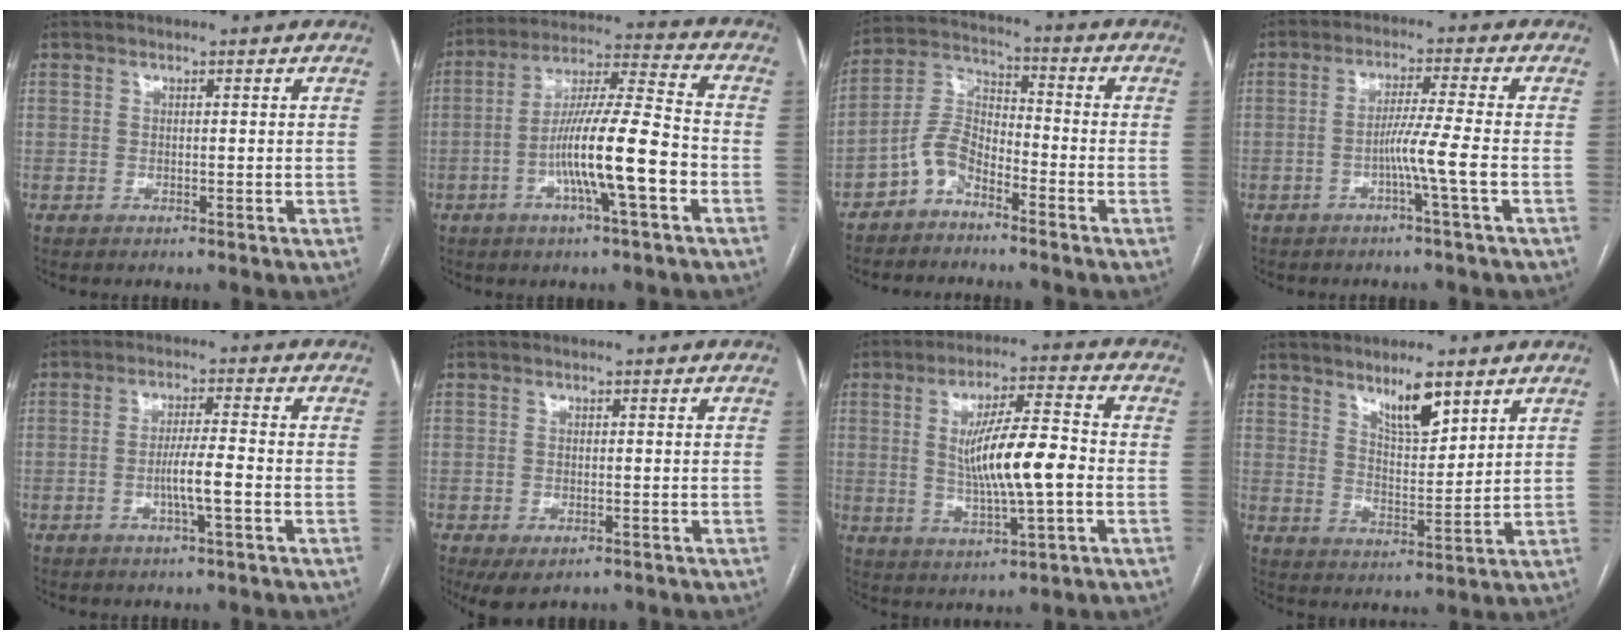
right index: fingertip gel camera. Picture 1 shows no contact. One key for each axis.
{"total": 13.3, "fx": -4.3, "fy": 0.6, "fz": 12.6, "tx": -0.226, "ty": 0.006, "tz": -0.077}
{"total": 6.6, "fx": -4.5, "fy": 3.1, "fz": 3.6, "tx": -0.082, "ty": 0.017, "tz": -0.095}
{"total": 5.1, "fx": -1.8, "fy": -1.5, "fz": 4.5, "tx": -0.082, "ty": 0.000, "tz": -0.034}
{"total": 4.7, "fx": -1.5, "fy": -0.1, "fz": 4.5, "tx": -0.084, "ty": -0.002, "tz": -0.027}
{"total": 3.8, "fx": -2.2, "fy": 2.0, "fz": 2.4, "tx": -0.040, "ty": -0.007, "tz": -0.026}
{"total": 11.4, "fx": -0.5, "fy": 1.6, "fz": 11.3, "tx": -0.200, "ty": 0.005, "tz": -0.007}
{"total": 7.0, "fx": 4.9, "fy": 1.7, "fz": 4.8, "tx": -0.086, "ty": -0.006, "tz": 0.088}